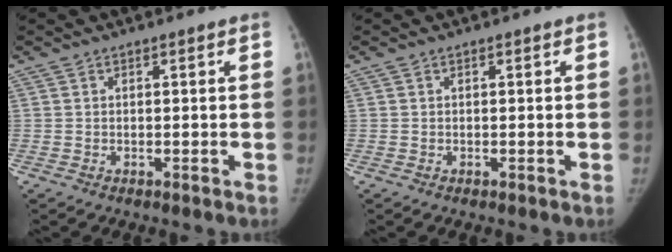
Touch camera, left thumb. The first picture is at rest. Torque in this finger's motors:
{"motor_torque": [0.06, 0.05, 0.22, 0.07, 0.03]}